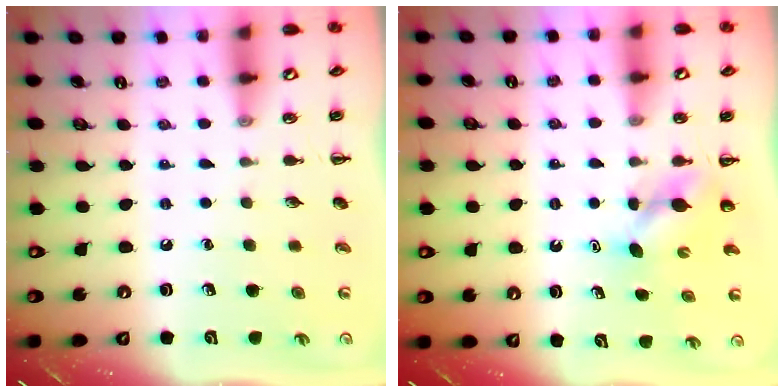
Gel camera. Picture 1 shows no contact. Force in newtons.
{"total": 4.0, "press": 3.8, "slide": 1.0}